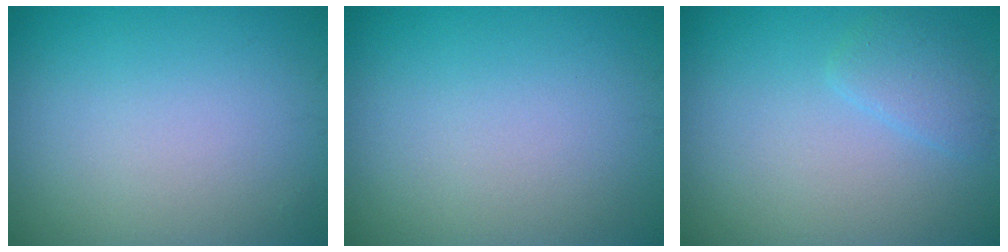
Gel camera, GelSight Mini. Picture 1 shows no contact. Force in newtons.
{"total": 0.0}
{"total": 1.7, "press": 1.7, "slide": 0.1}